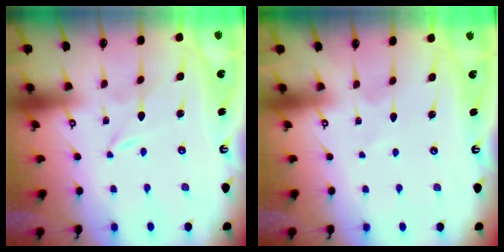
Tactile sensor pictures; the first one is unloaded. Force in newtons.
{"total": 1.0, "press": 1.0, "slide": 0.1}